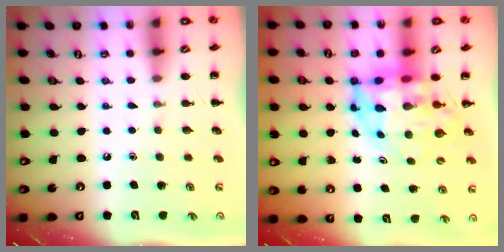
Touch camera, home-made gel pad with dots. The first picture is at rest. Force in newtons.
{"total": 7.2, "press": 6.9, "slide": 2.0}